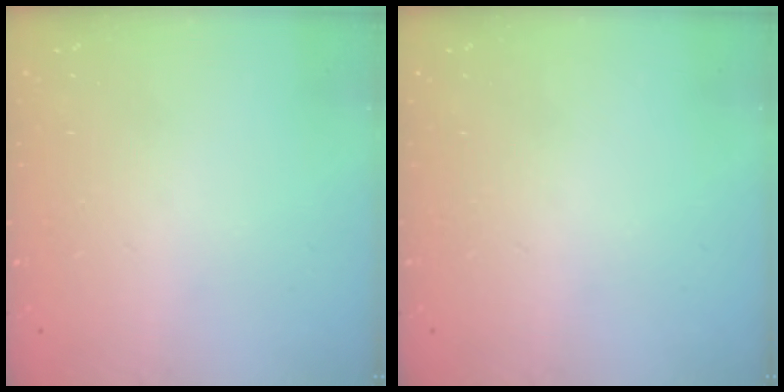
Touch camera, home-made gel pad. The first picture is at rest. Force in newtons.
{"total": 0.0}